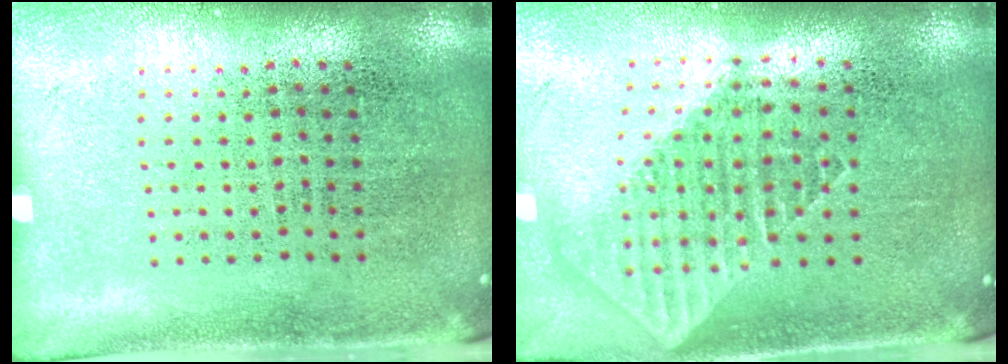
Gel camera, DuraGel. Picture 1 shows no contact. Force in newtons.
{"total": 1.8, "press": 1.5, "slide": 1.1}